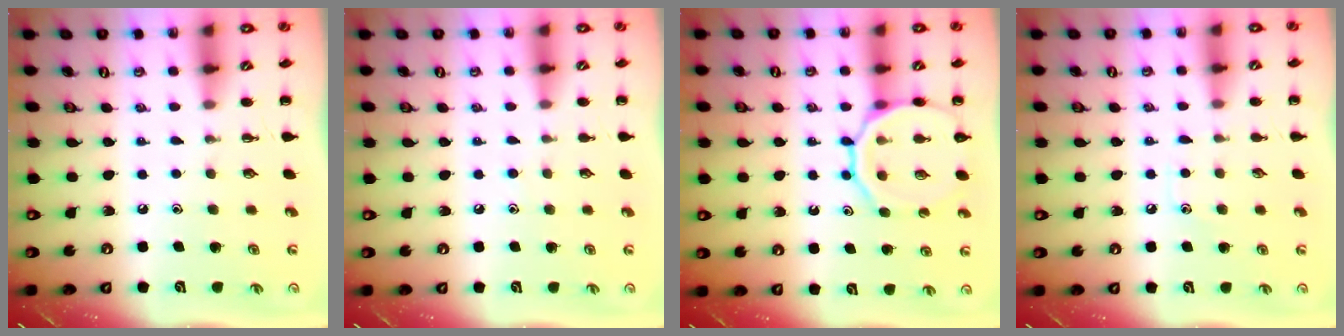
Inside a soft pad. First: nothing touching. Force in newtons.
{"total": 4.5, "press": 4.1, "slide": 1.9}
{"total": 14.3, "press": 14.1, "slide": 1.8}
{"total": 6.5, "press": 6.1, "slide": 2.2}